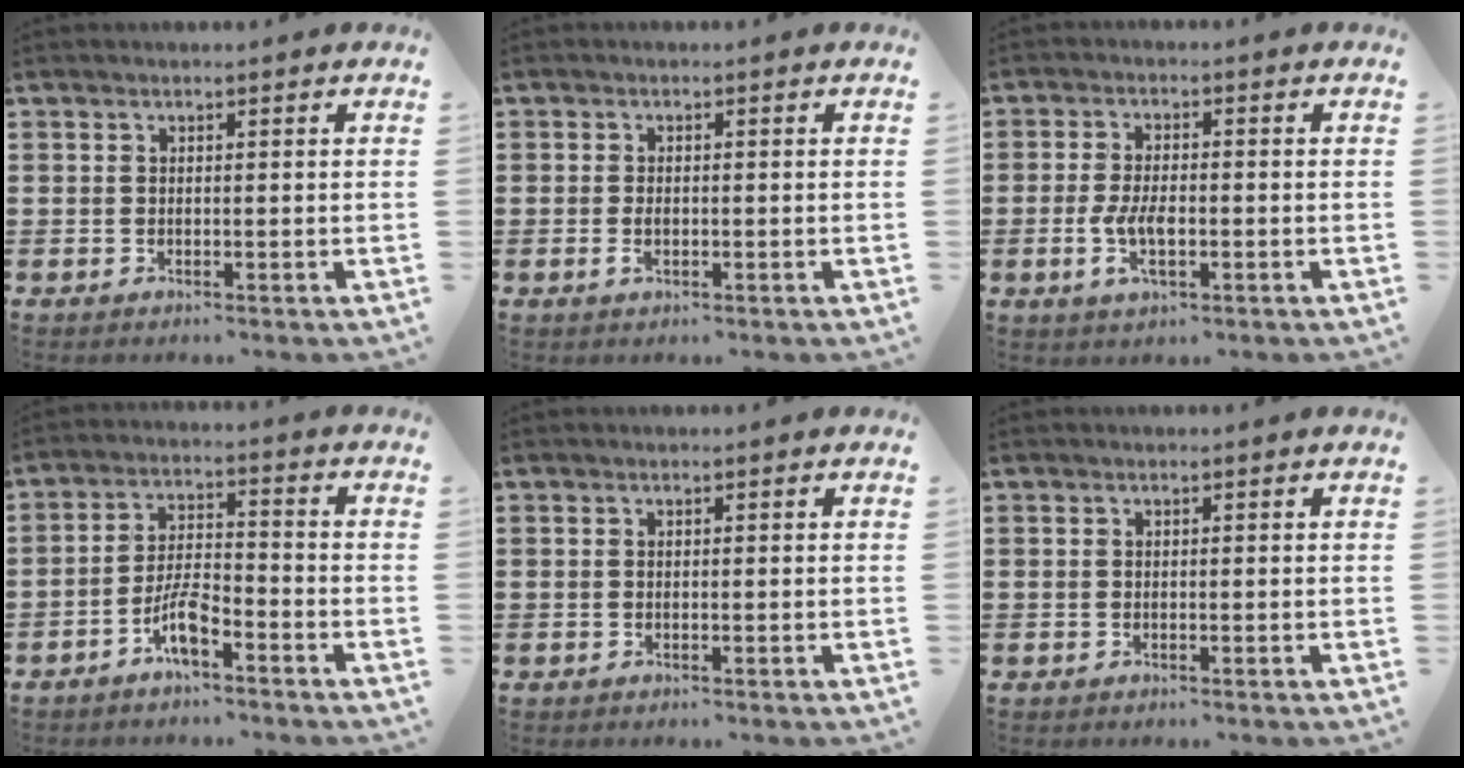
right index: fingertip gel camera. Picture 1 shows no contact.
{"total": 1.7, "force": [-0.4, 0.8, 1.4], "torque": [-0.035, -0.003, -0.010]}
{"total": 5.2, "force": [-1.1, 2.2, 4.5], "torque": [-0.100, -0.004, -0.023]}
{"total": 5.8, "force": [-3.7, 1.7, 4.1], "torque": [-0.103, -0.001, -0.076]}
{"total": 0.0}
{"total": 0.0}